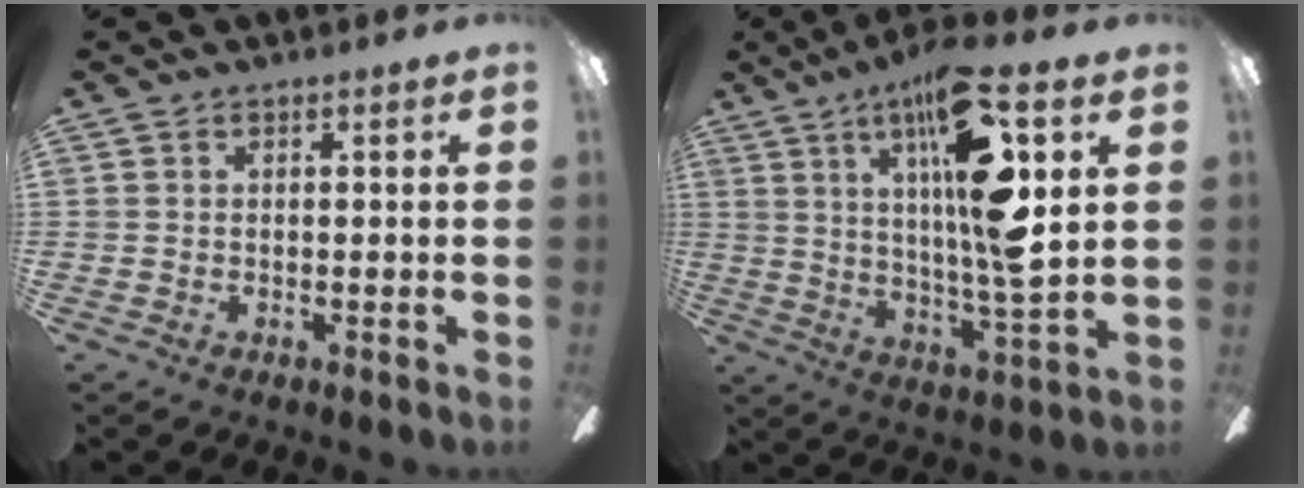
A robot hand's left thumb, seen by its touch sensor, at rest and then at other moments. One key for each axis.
{"total": 20.4, "fx": 8.2, "fy": 4.6, "fz": 18.1, "tx": -0.307, "ty": -0.040, "tz": 0.115}